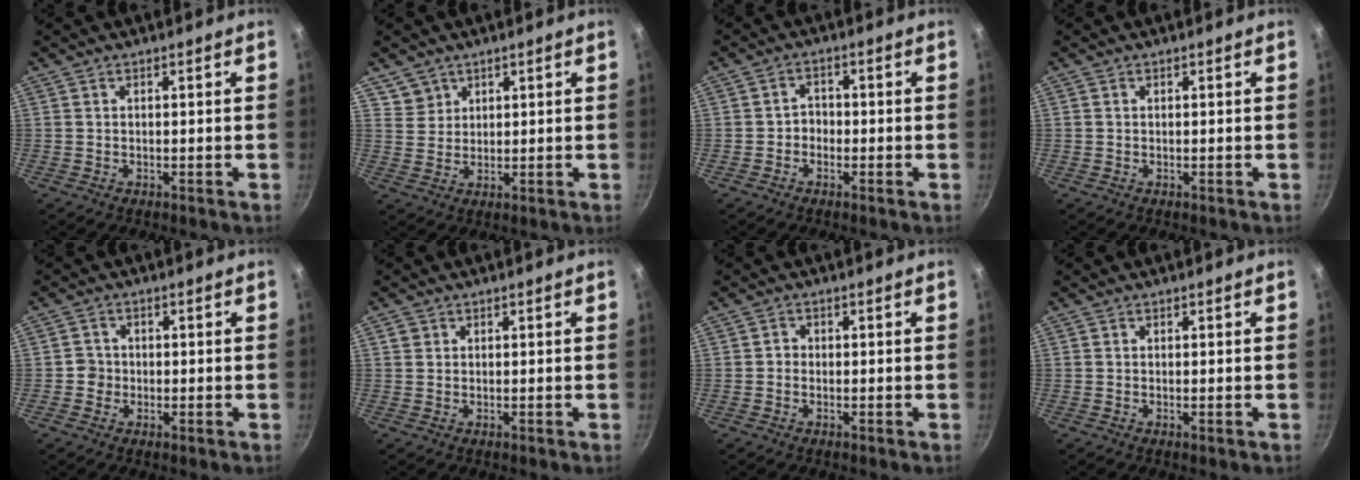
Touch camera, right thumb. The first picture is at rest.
{"total": 3.9, "force": [2.5, 3.0, 0.1], "torque": [0.019, 0.000, 0.049]}
{"total": 2.6, "force": [-0.9, 2.2, 1.1], "torque": [0.001, 0.015, -0.020]}
{"total": 0.0}
{"total": 2.5, "force": [-0.5, 2.4, 0.5], "torque": [0.011, 0.008, -0.013]}
{"total": 1.3, "force": [0.4, 1.1, 0.3], "torque": [-0.004, 0.004, 0.006]}
{"total": 1.3, "force": [-0.3, 1.2, 0.4], "torque": [-0.005, 0.004, -0.008]}
{"total": 0.0}